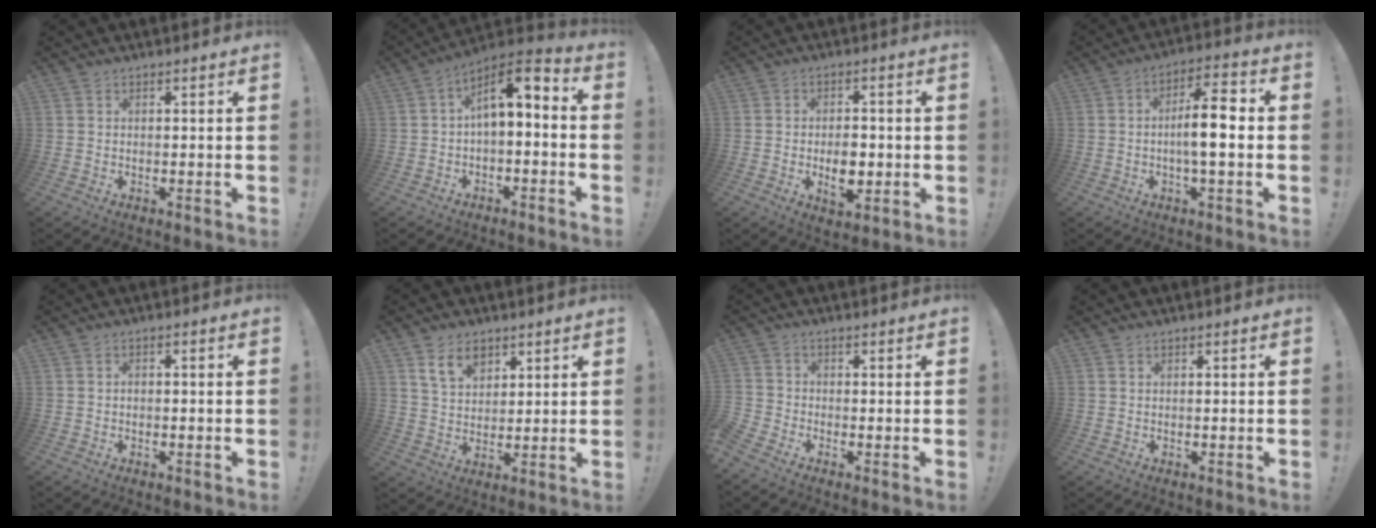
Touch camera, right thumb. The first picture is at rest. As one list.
[{"total": 7.4, "force": [0.8, 3.3, 6.6], "torque": [-0.099, -0.003, 0.016]}, {"total": 7.0, "force": [-1.5, 4.5, 5.1], "torque": [-0.071, 0.002, -0.026]}, {"total": 10.9, "force": [-1.0, 3.1, 10.4], "torque": [-0.174, 0.010, -0.023]}, {"total": 0.8, "force": [-0.6, 0.4, 0.4], "torque": [-0.012, 0.005, -0.010]}, {"total": 8.8, "force": [5.5, 5.7, 4.0], "torque": [-0.061, -0.022, 0.102]}, {"total": 2.6, "force": [-1.2, 1.9, 1.2], "torque": [-0.037, 0.003, -0.024]}, {"total": 0.0}]